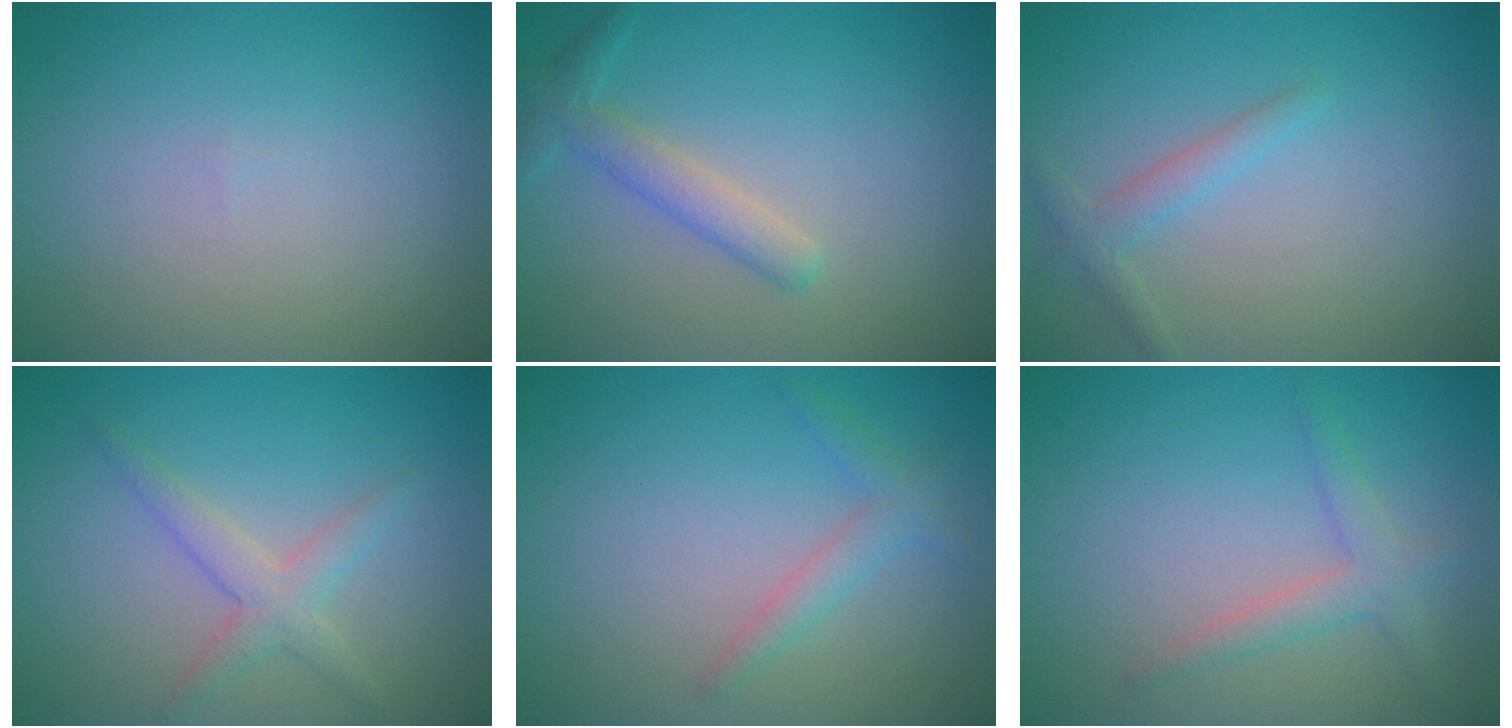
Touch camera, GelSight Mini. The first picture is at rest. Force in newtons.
{"total": 2.6, "press": 2.5, "slide": 0.1}
{"total": 1.6, "press": 1.6, "slide": 0.1}
{"total": 2.5, "press": 2.5, "slide": 0.1}
{"total": 1.9, "press": 1.9, "slide": 0.0}
{"total": 2.1, "press": 2.1, "slide": 0.1}